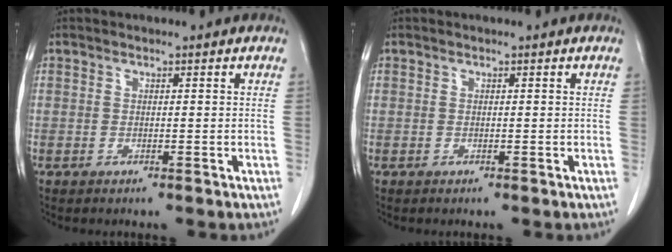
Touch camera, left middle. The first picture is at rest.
{"total": 0.0}